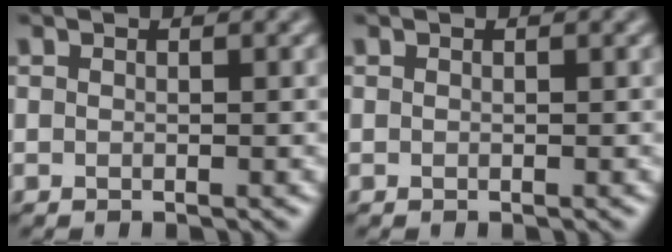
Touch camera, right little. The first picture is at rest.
{"total": 0.0}